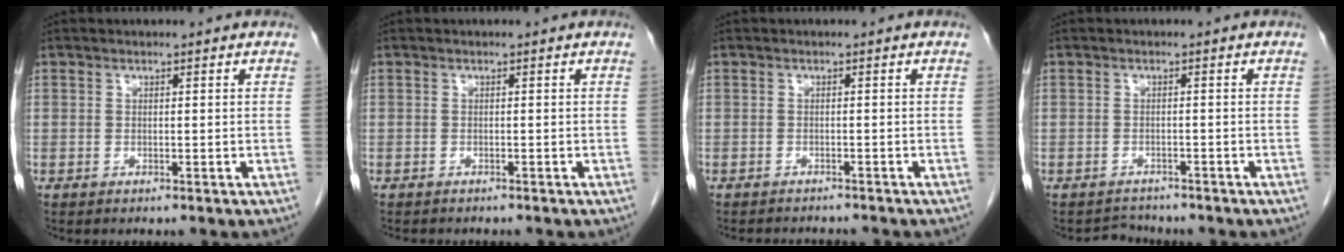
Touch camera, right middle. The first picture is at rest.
{"total": 3.2, "force": [-2.8, 1.0, 1.1], "torque": [-0.017, -0.005, -0.033]}
{"total": 4.4, "force": [-4.3, 0.8, 0.8], "torque": [-0.006, -0.005, -0.058]}
{"total": 2.4, "force": [-2.2, 0.7, -0.7], "torque": [0.007, -0.005, -0.035]}